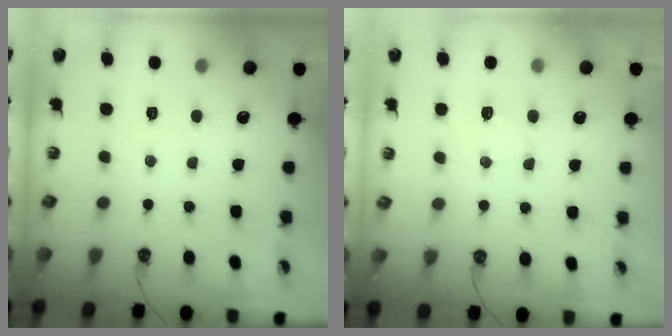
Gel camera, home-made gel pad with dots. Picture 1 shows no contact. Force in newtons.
{"total": 2.8, "press": 2.5, "slide": 1.1}